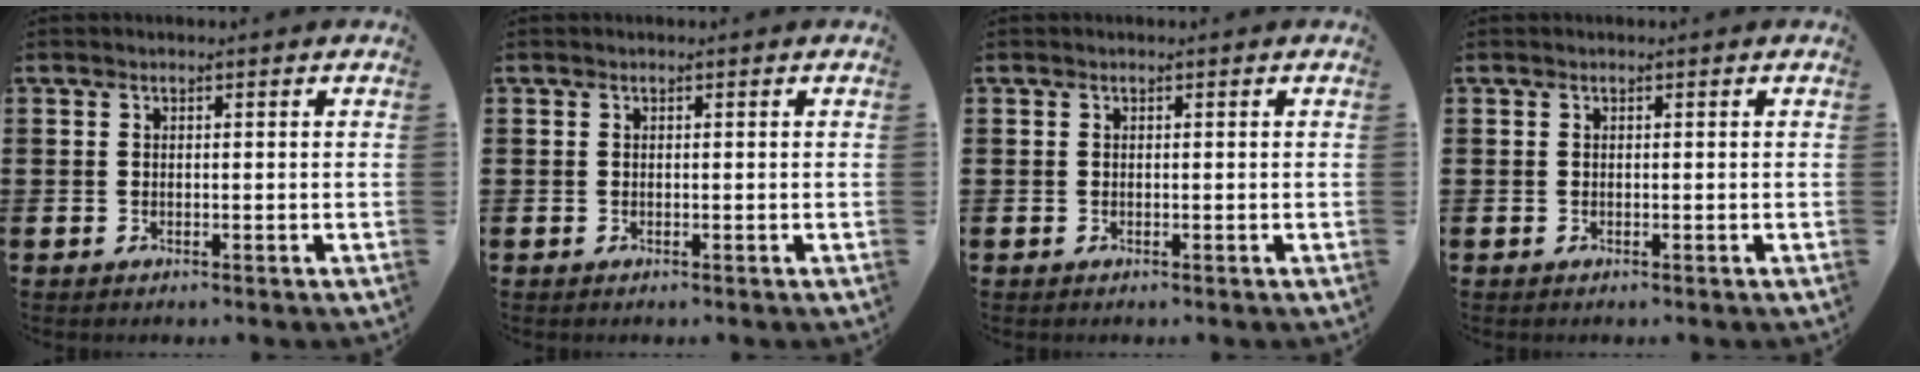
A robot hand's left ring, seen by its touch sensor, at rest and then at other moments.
{"total": 0.0}
{"total": 0.0}
{"total": 0.0}